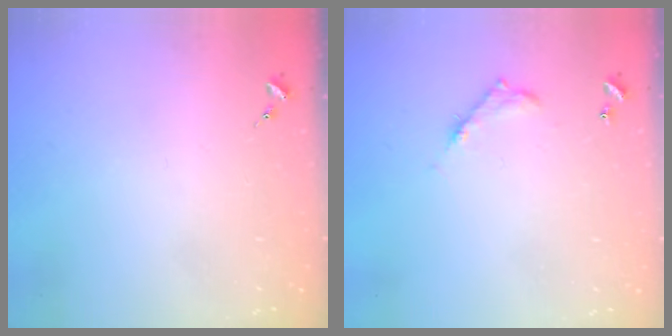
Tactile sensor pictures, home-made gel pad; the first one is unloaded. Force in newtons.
{"total": 7.1, "press": 7.1, "slide": 0.5}